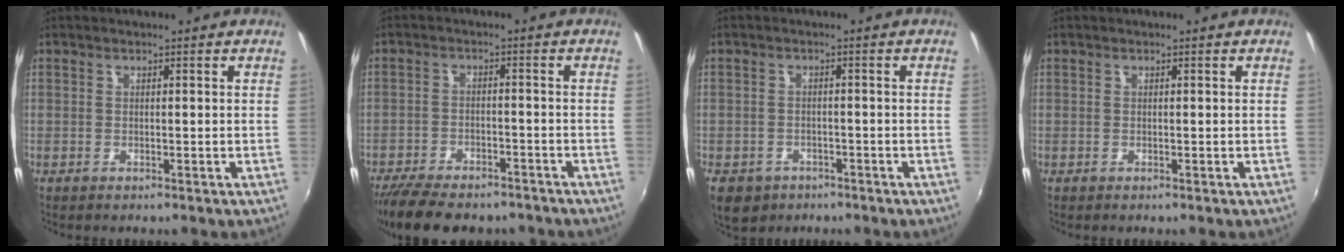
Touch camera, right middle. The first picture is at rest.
{"total": 14.7, "force": [-11.9, 5.1, 6.9], "torque": [-0.151, -0.031, -0.184]}
{"total": 7.2, "force": [-4.2, 5.2, 2.9], "torque": [-0.076, -0.016, -0.062]}
{"total": 0.0}